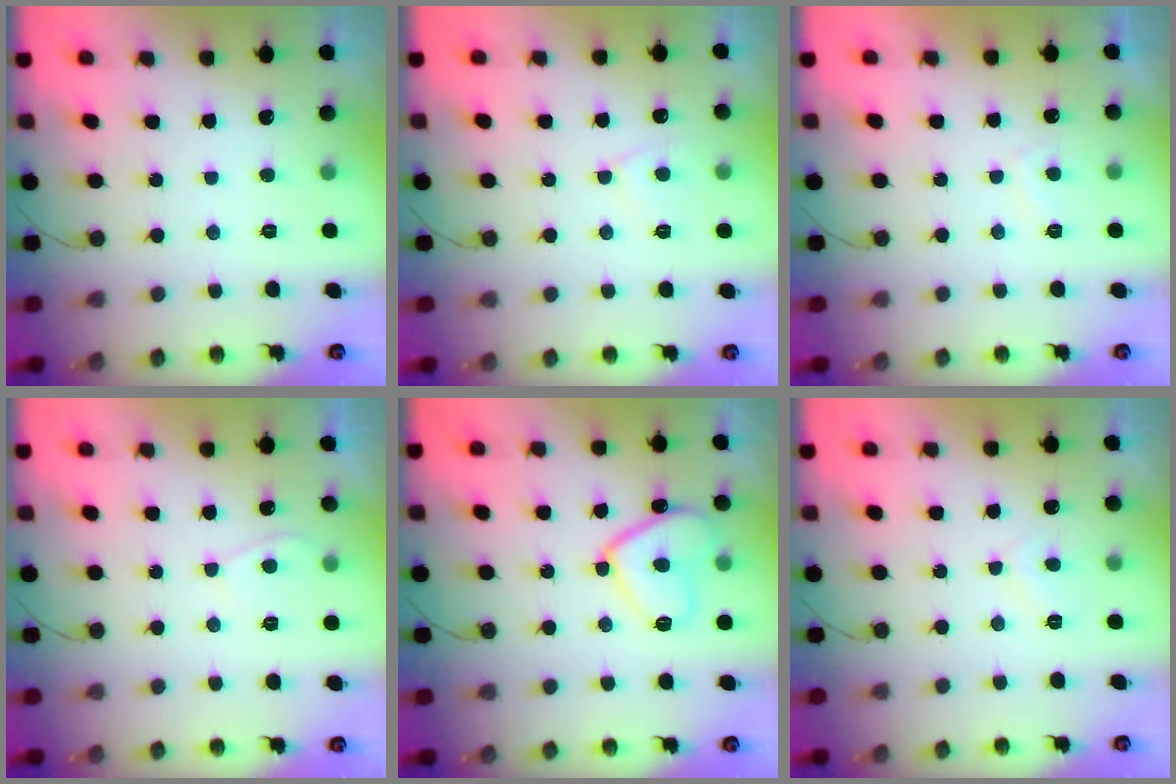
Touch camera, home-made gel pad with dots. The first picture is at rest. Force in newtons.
{"total": 5.2, "press": 5.2, "slide": 0.6}
{"total": 2.5, "press": 2.3, "slide": 0.9}
{"total": 4.0, "press": 4.0, "slide": 0.5}
{"total": 12.4, "press": 12.3, "slide": 1.2}
{"total": 3.4, "press": 3.3, "slide": 0.6}